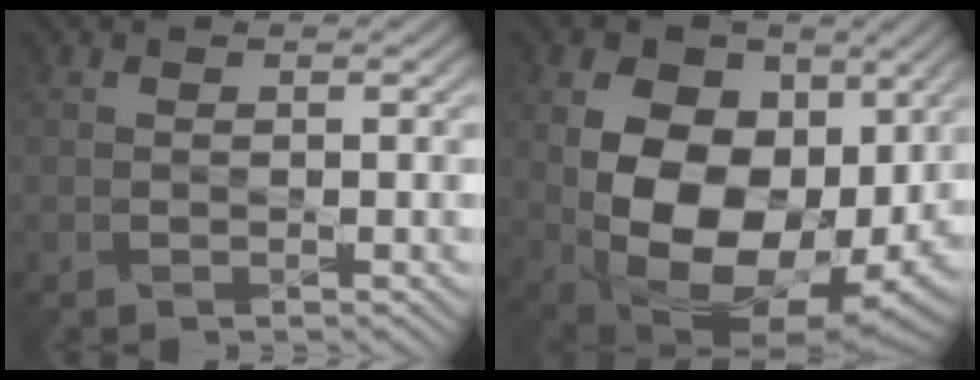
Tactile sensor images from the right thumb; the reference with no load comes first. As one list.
[{"total": 18.0, "force": [0.8, 12.7, 12.7], "torque": [-0.227, -0.020, 0.033]}]